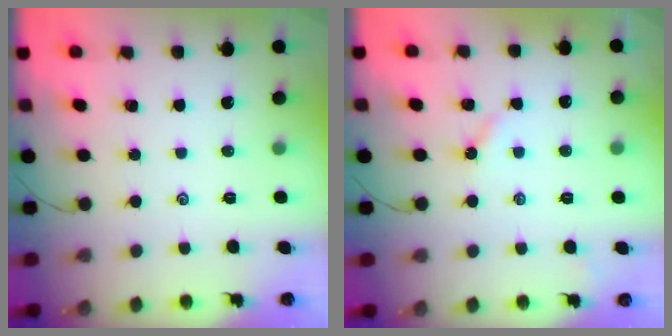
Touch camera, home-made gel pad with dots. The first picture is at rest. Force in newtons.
{"total": 2.8, "press": 2.7, "slide": 0.3}